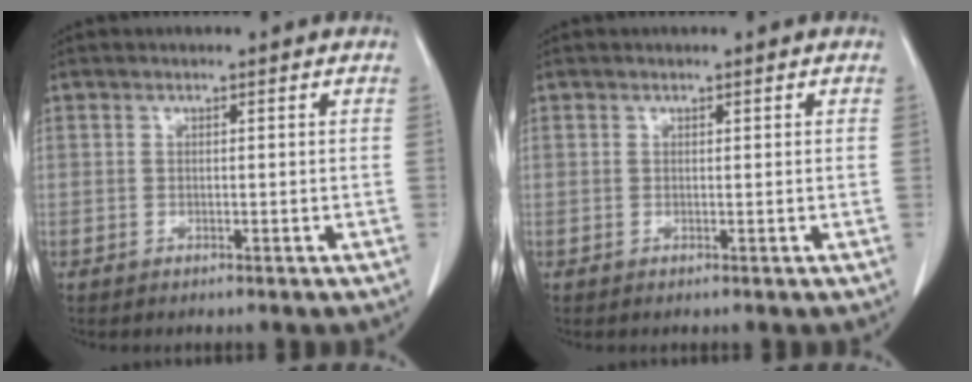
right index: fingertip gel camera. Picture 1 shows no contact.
{"total": 0.0}